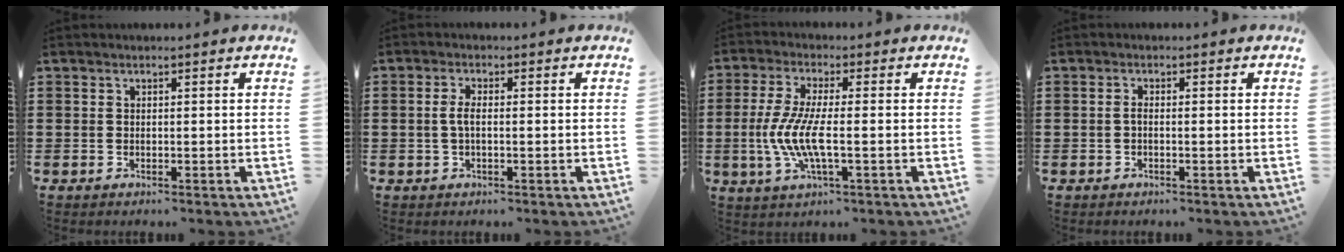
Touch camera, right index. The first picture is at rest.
{"total": 2.4, "force": [-0.1, 0.8, 2.3], "torque": [-0.049, -0.001, -0.006]}
{"total": 7.6, "force": [-1.6, 1.6, 7.2], "torque": [-0.168, -0.017, -0.039]}
{"total": 1.0, "force": [-0.4, 0.3, 0.9], "torque": [-0.024, -0.005, -0.009]}